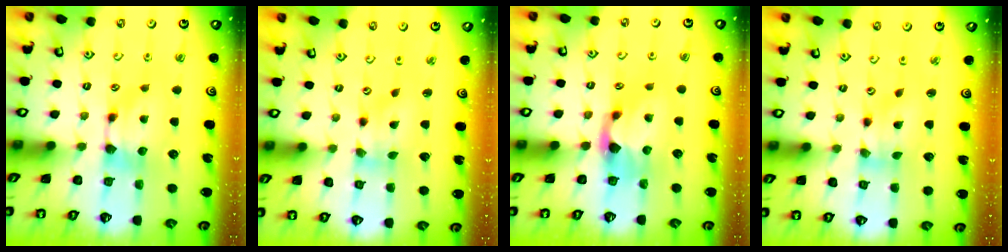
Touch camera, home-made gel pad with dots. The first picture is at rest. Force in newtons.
{"total": 2.1, "press": 1.6, "slide": 1.3}
{"total": 2.2, "press": 1.8, "slide": 1.2}
{"total": 2.0, "press": 1.6, "slide": 1.2}